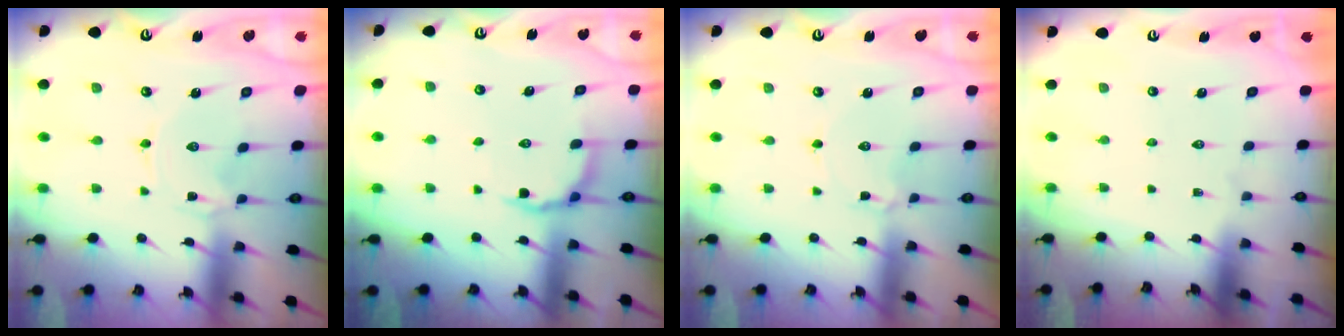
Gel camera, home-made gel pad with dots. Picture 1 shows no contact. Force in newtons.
{"total": 4.3, "press": 3.8, "slide": 2.2}
{"total": 2.0, "press": 2.0, "slide": 0.2}
{"total": 0.0}